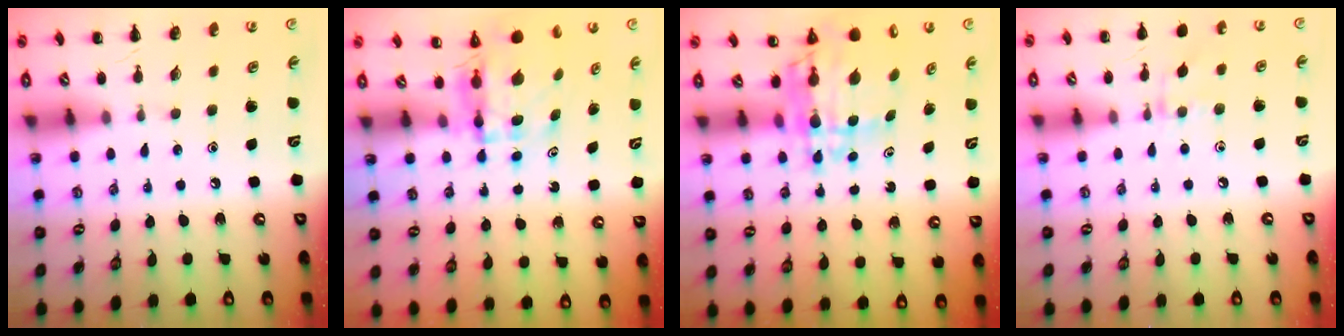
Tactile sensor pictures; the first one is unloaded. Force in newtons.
{"total": 5.1, "press": 5.1, "slide": 0.5}
{"total": 9.2, "press": 8.7, "slide": 3.2}
{"total": 7.4, "press": 7.3, "slide": 1.5}